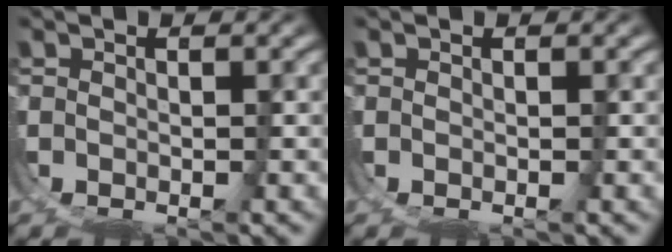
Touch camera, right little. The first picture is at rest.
{"total": 0.0}